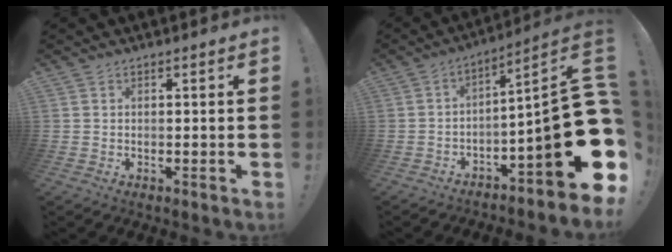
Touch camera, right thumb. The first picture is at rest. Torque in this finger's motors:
{"motor_torque": [2.14, 2.18, 1.42, -1.35, 0.57]}